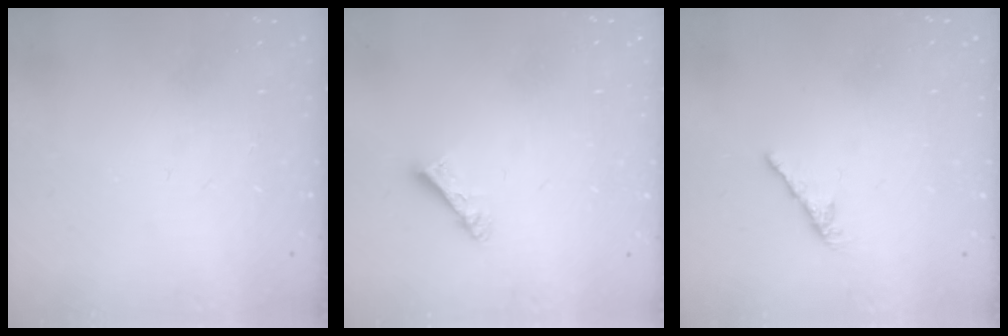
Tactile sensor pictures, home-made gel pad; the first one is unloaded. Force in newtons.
{"total": 4.3, "press": 4.3, "slide": 0.3}
{"total": 0.0}